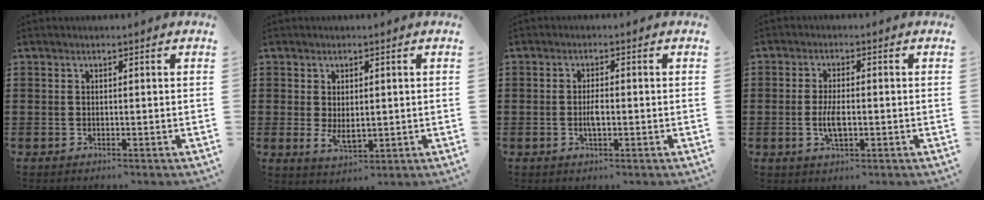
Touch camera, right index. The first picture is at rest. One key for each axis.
{"total": 3.1, "fx": 0.0, "fy": 1.7, "fz": 2.6, "tx": -0.049, "ty": 0.003, "tz": 0.002}
{"total": 2.5, "fx": -0.5, "fy": 0.8, "fz": 2.3, "tx": -0.049, "ty": -0.001, "tz": -0.012}
{"total": 4.1, "fx": -0.8, "fy": 1.5, "fz": 3.7, "tx": -0.074, "ty": -0.002, "tz": -0.014}